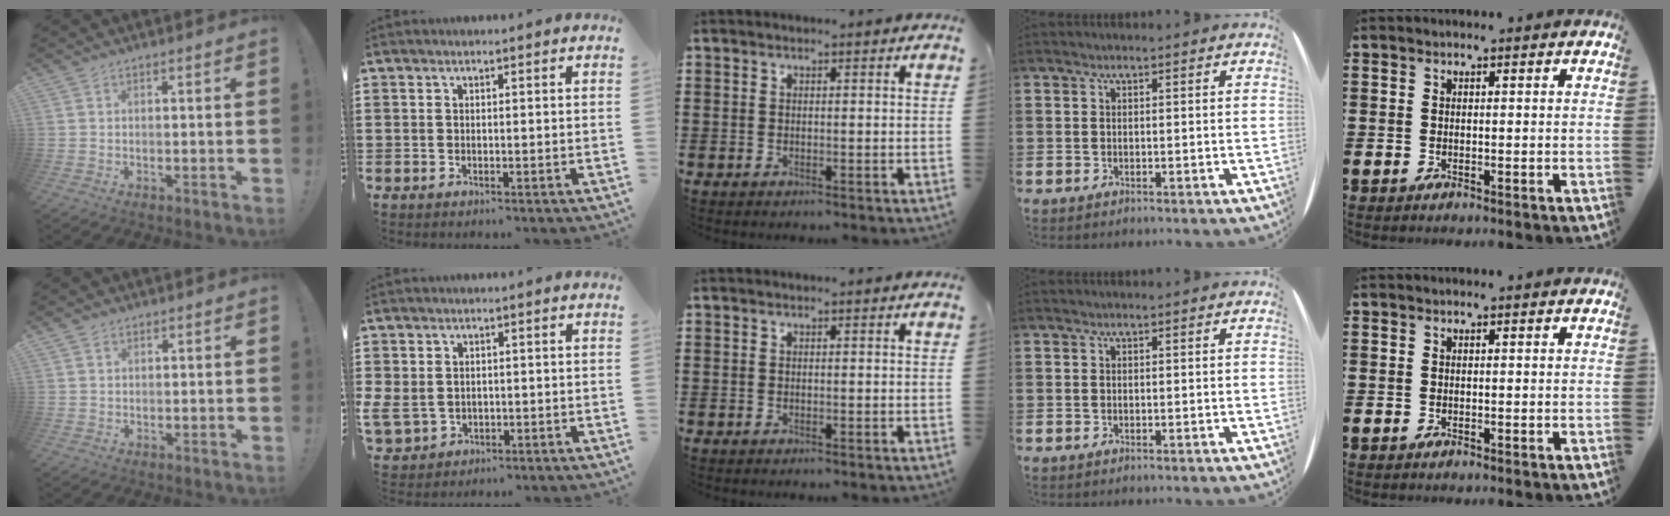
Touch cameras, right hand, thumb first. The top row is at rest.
{"thumb": {"total": 1.7, "force": [1.1, 1.2, 0.1], "torque": [0.012, -0.010, 0.019]}, "index": {"total": 2.6, "force": [0.4, 2.4, 0.9], "torque": [-0.035, 0.005, 0.004]}}